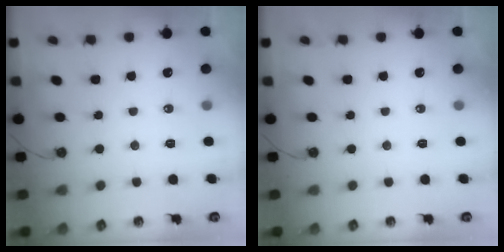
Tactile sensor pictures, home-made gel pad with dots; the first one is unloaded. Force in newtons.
{"total": 0.0}